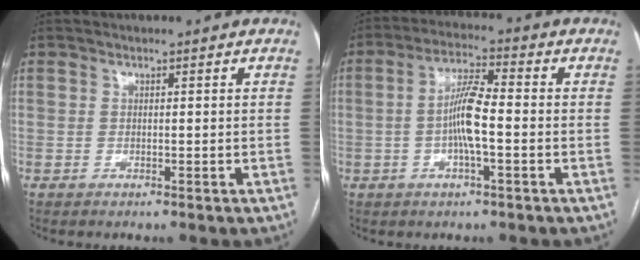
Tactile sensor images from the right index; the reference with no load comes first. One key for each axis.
{"total": 7.3, "fx": -1.0, "fy": 1.1, "fz": 7.1, "tx": -0.141, "ty": 0.008, "tz": -0.024}